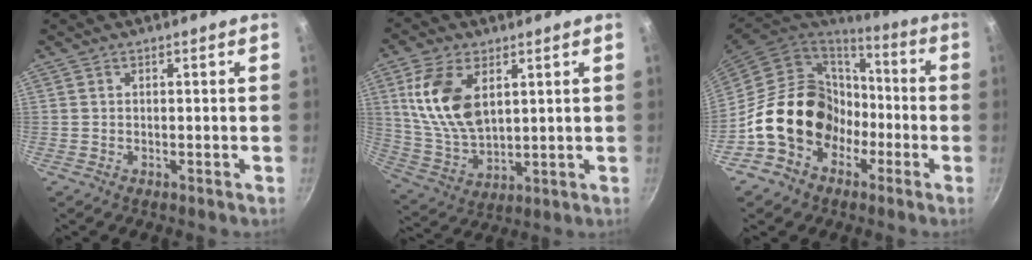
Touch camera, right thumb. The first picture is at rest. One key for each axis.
{"total": 14.1, "fx": 4.4, "fy": 8.1, "fz": 10.7, "tx": -0.197, "ty": -0.022, "tz": 0.098}
{"total": 19.8, "fx": -5.2, "fy": 15.8, "fz": 10.7, "tx": -0.151, "ty": 0.067, "tz": -0.080}